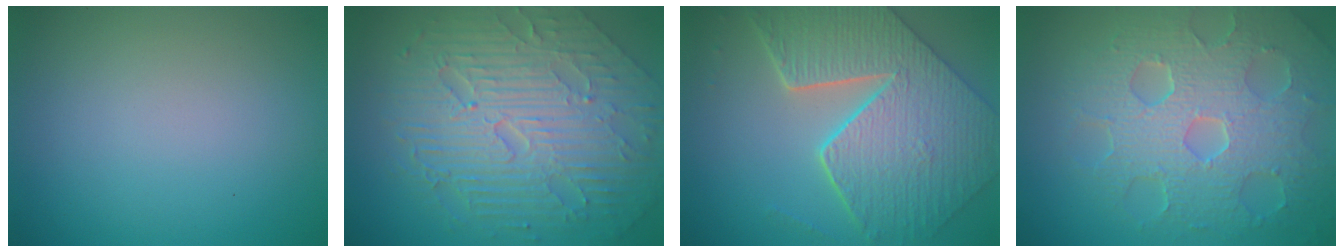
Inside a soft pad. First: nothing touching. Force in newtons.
{"total": 10.1, "press": 6.7, "slide": 7.6}
{"total": 9.3, "press": 6.7, "slide": 6.4}
{"total": 8.6, "press": 5.8, "slide": 6.4}